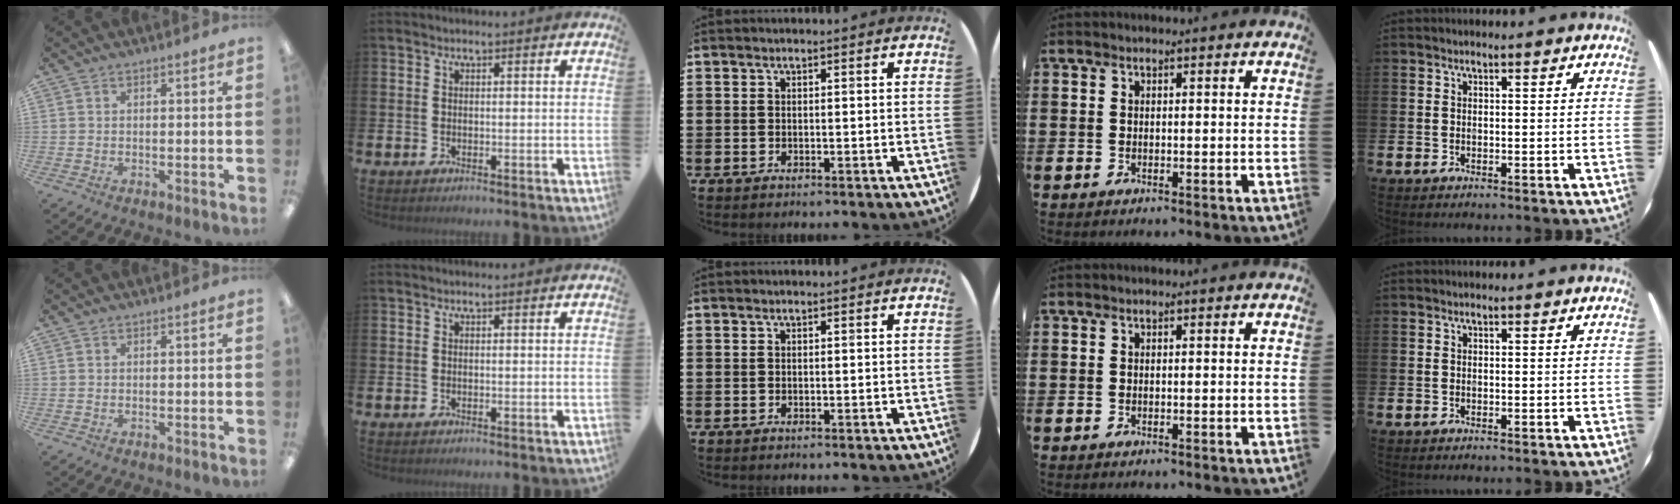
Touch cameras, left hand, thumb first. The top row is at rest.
{}